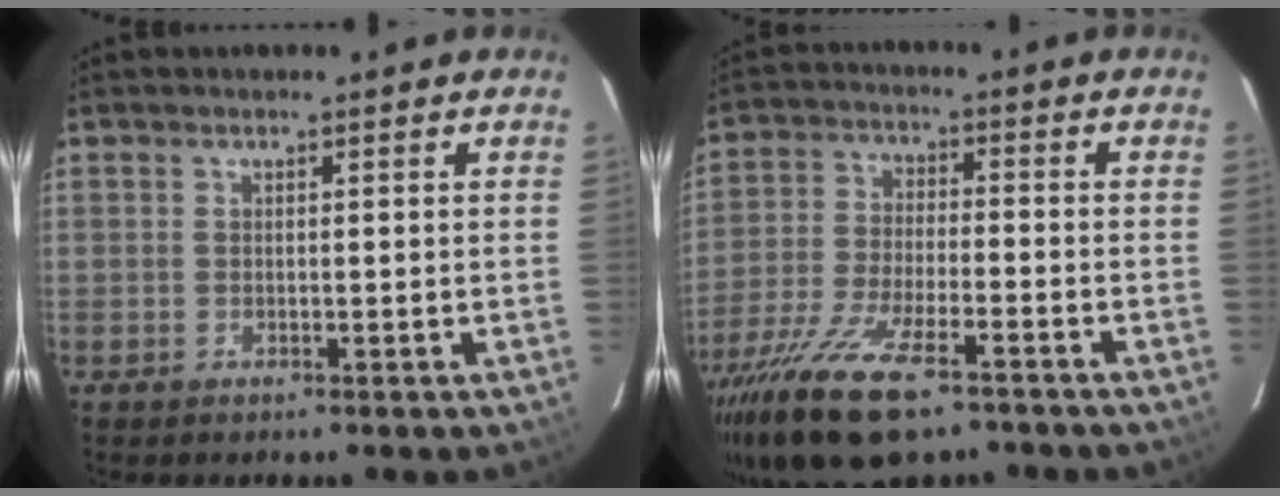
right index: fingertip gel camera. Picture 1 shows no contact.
{"total": 17.8, "force": [-12.2, 5.8, 11.7], "torque": [-0.249, -0.054, -0.222]}